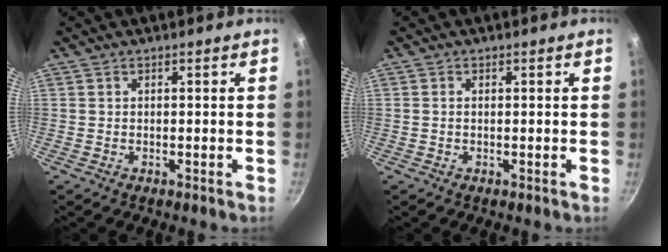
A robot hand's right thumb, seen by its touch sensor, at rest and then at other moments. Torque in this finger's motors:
{"motor_torque": [-0.11, -0.28, -0.42, -0.08, 0.04]}